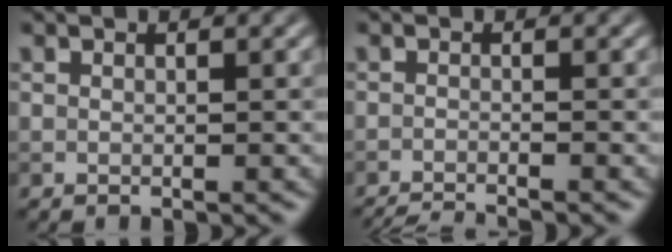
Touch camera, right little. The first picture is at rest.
{"total": 3.8, "force": [-3.5, 0.4, 1.5], "torque": [-0.022, -0.014, -0.062]}